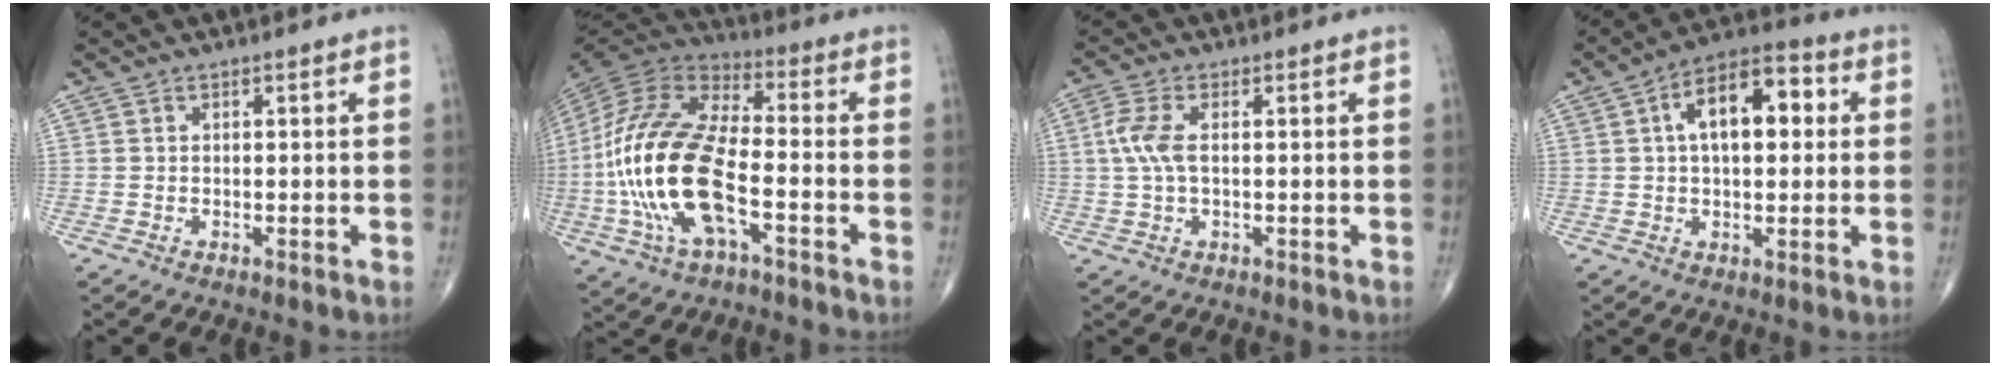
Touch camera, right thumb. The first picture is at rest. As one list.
[{"total": 21.4, "force": [-5.0, 9.3, 18.5], "torque": [-0.401, 0.023, -0.092]}, {"total": 5.4, "force": [0.5, 2.5, 4.7], "torque": [-0.126, 0.009, 0.007]}, {"total": 12.6, "force": [2.5, 6.6, 10.4], "torque": [-0.146, 0.025, 0.031]}]